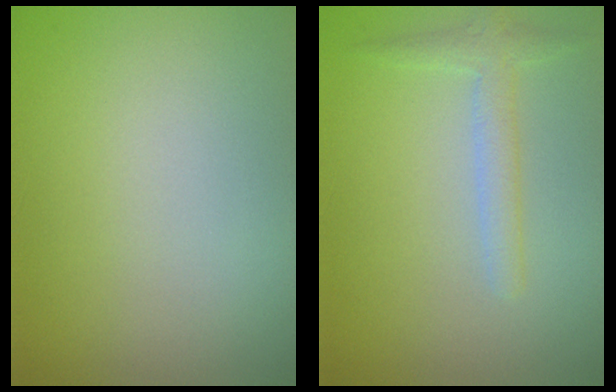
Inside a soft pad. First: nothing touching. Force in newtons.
{"total": 1.9, "press": 1.9, "slide": 0.0}